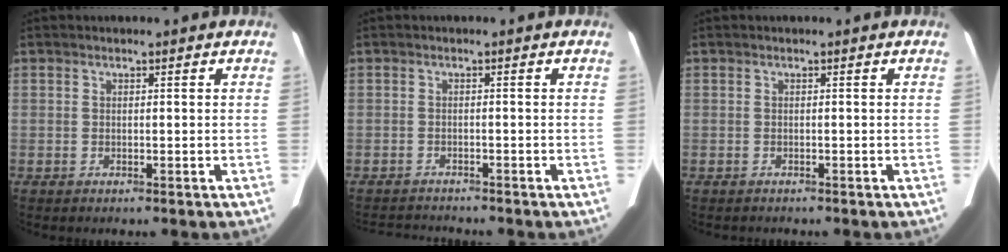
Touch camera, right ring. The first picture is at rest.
{"total": 4.5, "force": [-4.4, 0.3, 0.8], "torque": [-0.015, -0.010, -0.066]}
{"total": 0.6, "force": [-0.5, 0.2, 0.2], "torque": [-0.012, -0.002, -0.008]}